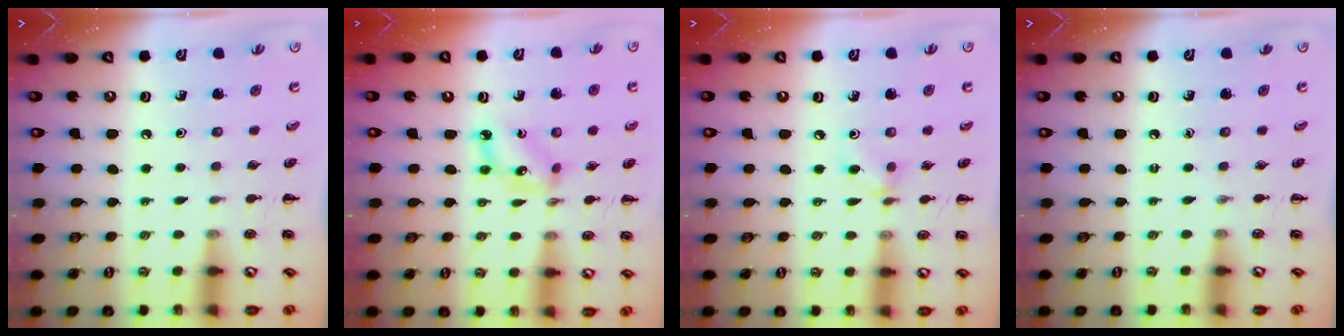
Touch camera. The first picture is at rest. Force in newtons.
{"total": 6.2, "press": 6.0, "slide": 1.6}
{"total": 5.3, "press": 5.1, "slide": 1.4}
{"total": 0.0}